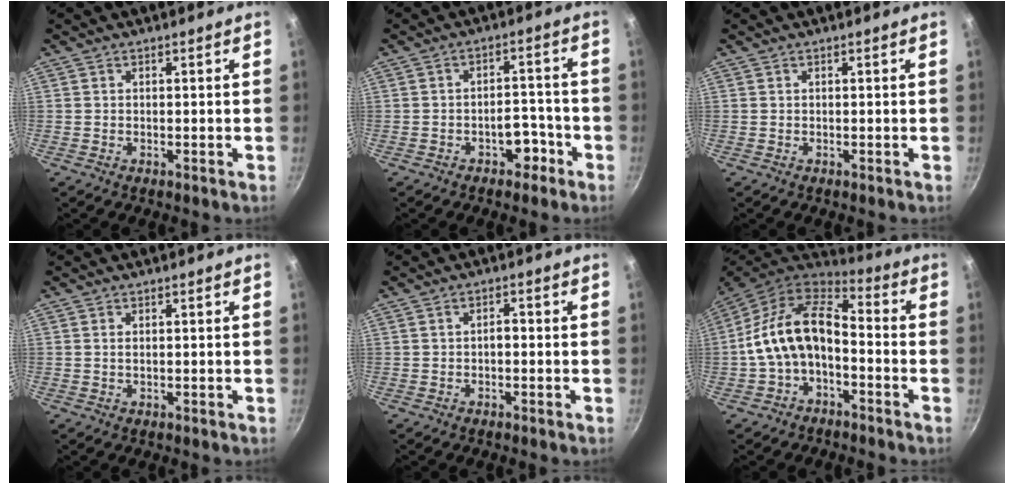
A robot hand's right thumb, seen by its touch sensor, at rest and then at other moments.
{"total": 5.2, "force": [-2.8, 3.3, 2.9], "torque": [-0.019, 0.036, -0.043]}
{"total": 0.0}
{"total": 0.7, "force": [0.2, 0.3, 0.6], "torque": [-0.014, 0.001, 0.004]}
{"total": 1.6, "force": [-0.3, 0.9, 1.2], "torque": [-0.014, 0.009, -0.007]}
{"total": 15.4, "force": [-2.6, 9.3, 12.1], "torque": [-0.212, 0.058, -0.057]}